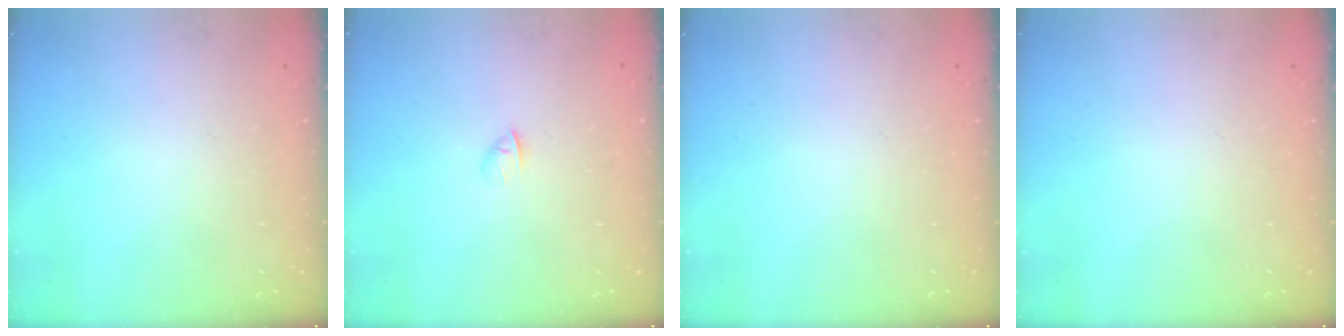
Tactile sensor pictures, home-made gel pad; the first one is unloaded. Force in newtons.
{"total": 2.8, "press": 2.7, "slide": 0.7}
{"total": 0.0}
{"total": 0.0}